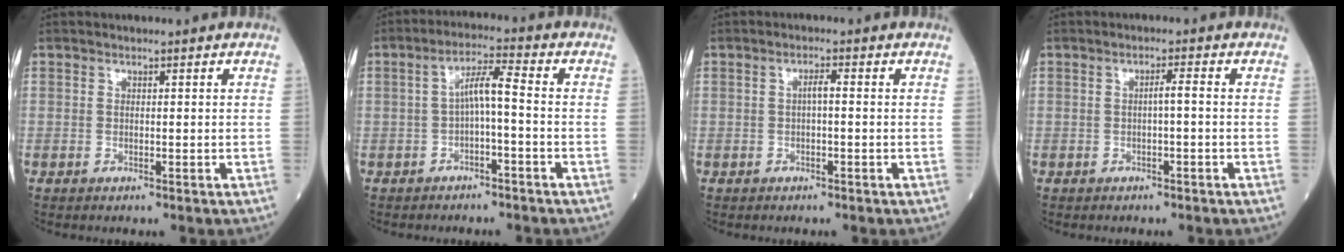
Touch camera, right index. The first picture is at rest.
{"total": 4.6, "force": [-0.8, 0.5, 4.5], "torque": [-0.079, 0.020, -0.014]}
{"total": 1.5, "force": [-0.1, 0.2, 1.5], "torque": [-0.026, 0.005, -0.002]}
{"total": 1.5, "force": [-0.3, 0.0, 1.5], "torque": [-0.022, 0.004, -0.005]}